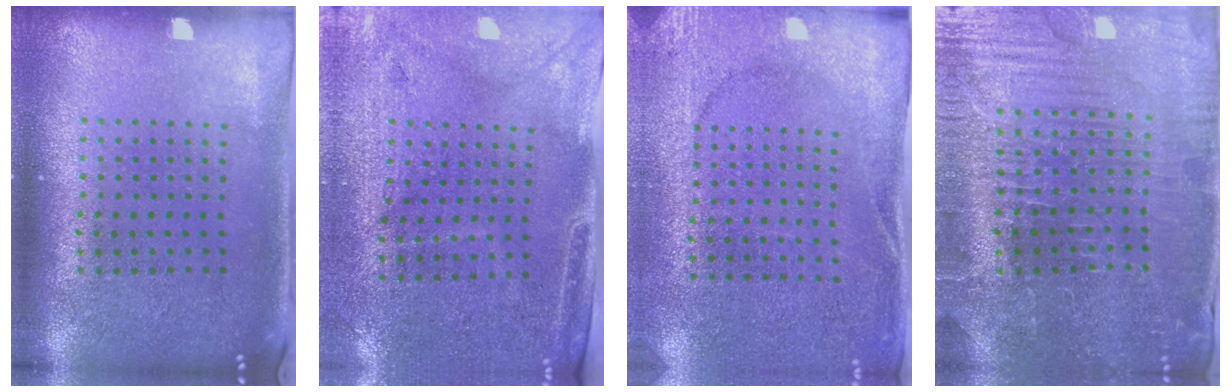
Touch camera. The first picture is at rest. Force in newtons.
{"total": 3.0, "press": 2.6, "slide": 1.5}
{"total": 2.6, "press": 2.5, "slide": 0.6}
{"total": 3.6, "press": 3.6, "slide": 0.4}